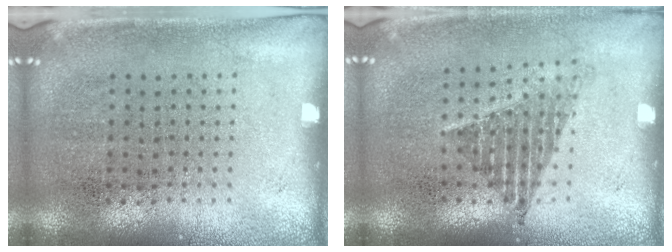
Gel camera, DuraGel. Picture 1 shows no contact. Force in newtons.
{"total": 1.2, "press": 1.0, "slide": 0.8}